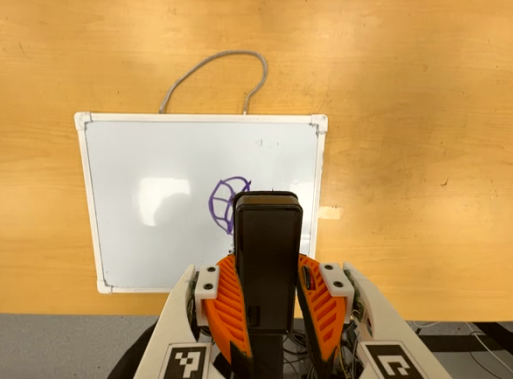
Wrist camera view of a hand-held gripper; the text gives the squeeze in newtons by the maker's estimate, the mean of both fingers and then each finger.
{"total": 11.1, "left": 8.7, "right": 13.5}